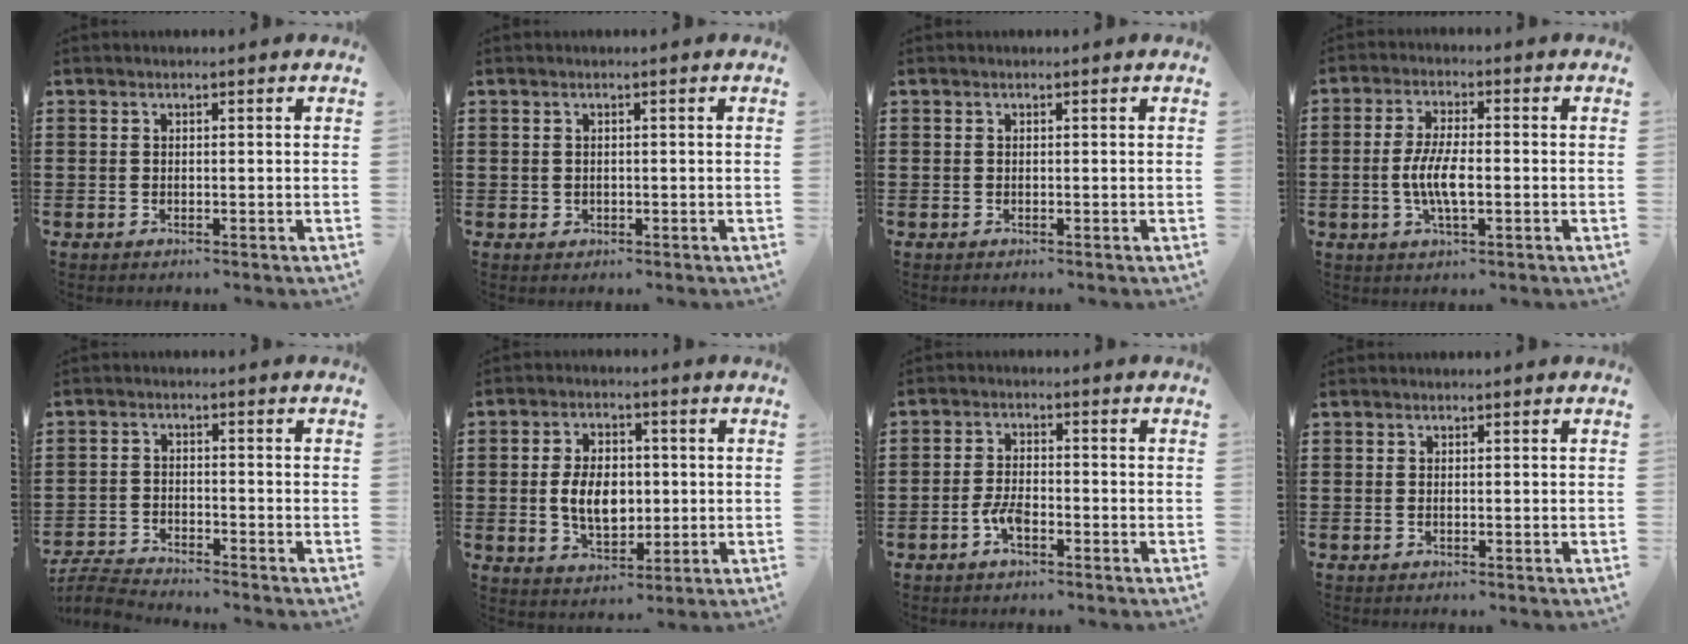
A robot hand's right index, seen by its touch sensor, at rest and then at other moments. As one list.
[{"total": 0.9, "force": [0.1, 0.8, 0.3], "torque": [-0.008, 0.005, 0.001]}, {"total": 0.0}, {"total": 6.1, "force": [-1.1, 1.8, 5.8], "torque": [-0.126, -0.004, -0.028]}, {"total": 3.9, "force": [-3.9, 0.3, 0.5], "torque": [-0.026, -0.006, -0.084]}, {"total": 7.2, "force": [-0.2, 4.6, 5.5], "torque": [-0.105, 0.003, -0.010]}, {"total": 3.7, "force": [-2.0, 1.4, 2.8], "torque": [-0.072, -0.006, -0.042]}, {"total": 0.0}]